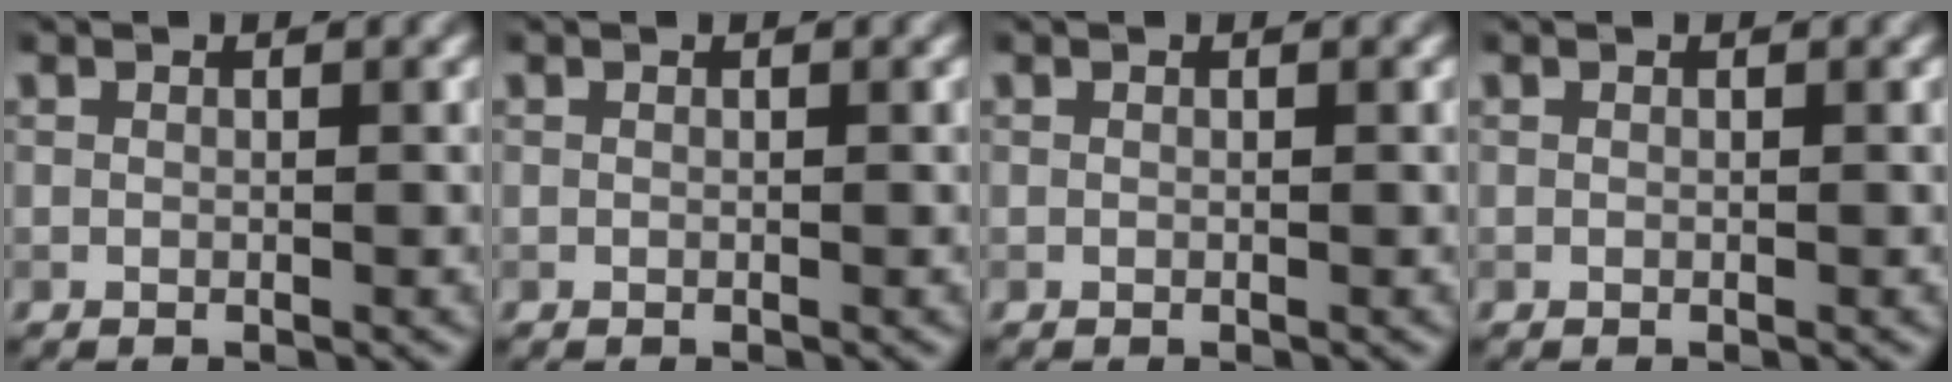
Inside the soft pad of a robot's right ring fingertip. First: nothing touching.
{"total": 0.0}
{"total": 0.0}
{"total": 0.0}